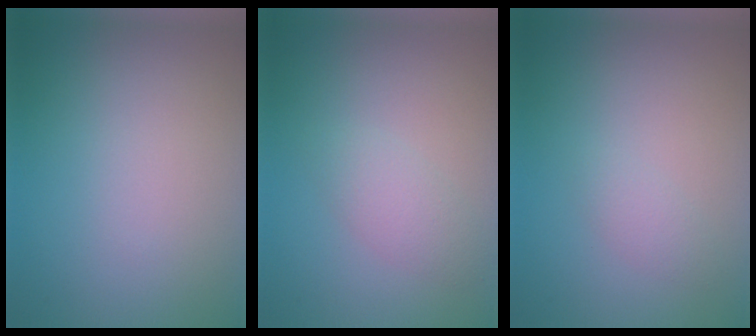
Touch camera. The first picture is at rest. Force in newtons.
{"total": 2.0, "press": 2.0, "slide": 0.1}
{"total": 1.1, "press": 1.1, "slide": 0.0}